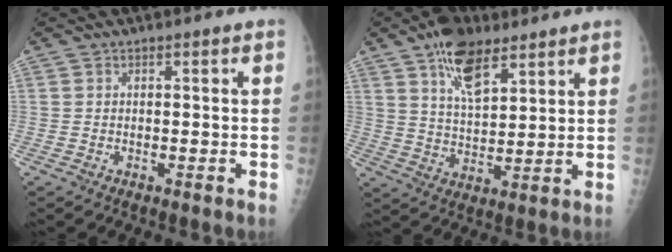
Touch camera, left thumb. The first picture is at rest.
{"total": 11.2, "force": [6.6, 5.3, 7.3], "torque": [-0.107, -0.029, 0.119]}